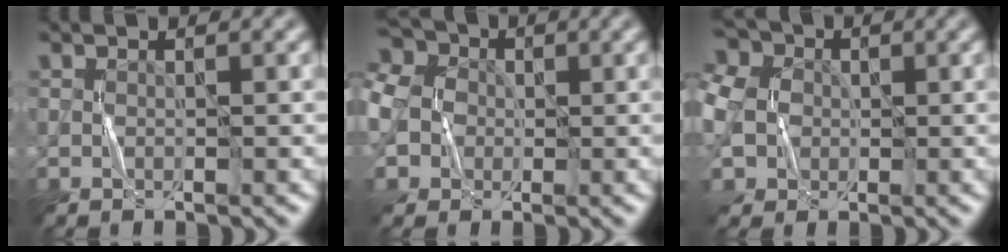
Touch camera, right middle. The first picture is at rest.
{"total": 9.2, "force": [-0.6, 7.9, 4.6], "torque": [-0.114, 0.021, -0.049]}
{"total": 9.6, "force": [0.1, 8.1, 5.3], "torque": [-0.125, 0.010, -0.028]}